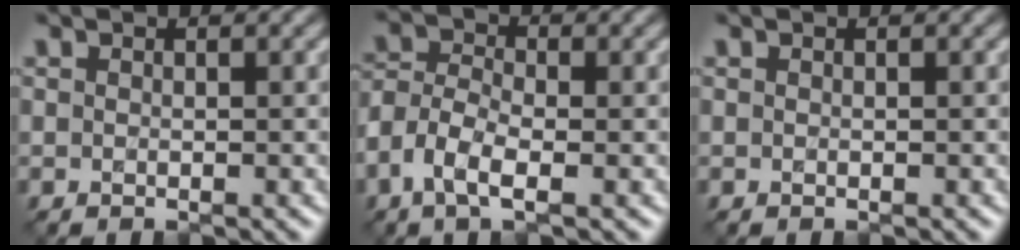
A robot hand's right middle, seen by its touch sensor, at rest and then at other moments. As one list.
[{"total": 4.0, "force": [-2.4, 1.9, 2.6], "torque": [-0.063, -0.004, -0.051]}, {"total": 0.0}]